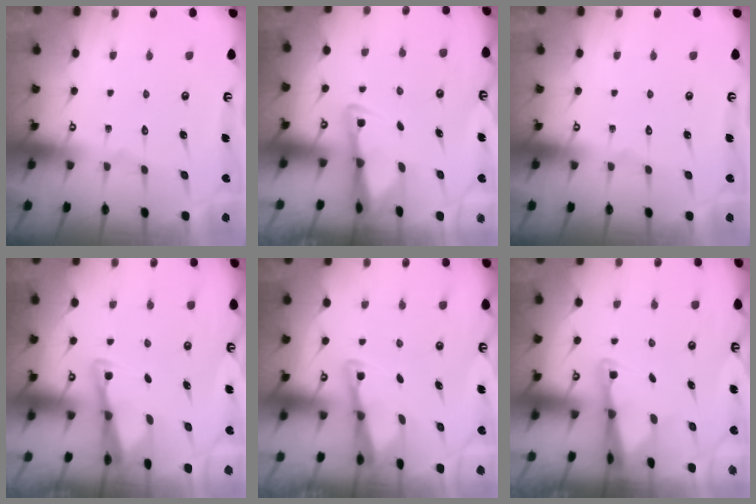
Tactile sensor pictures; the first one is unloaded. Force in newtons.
{"total": 2.9, "press": 2.8, "slide": 0.5}
{"total": 0.0}
{"total": 2.7, "press": 2.7, "slide": 0.2}
{"total": 2.9, "press": 2.9, "slide": 0.2}
{"total": 2.6, "press": 2.6, "slide": 0.5}